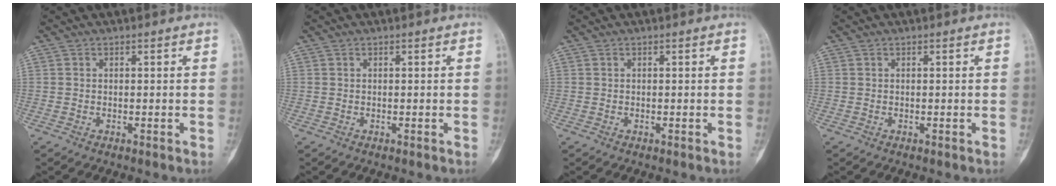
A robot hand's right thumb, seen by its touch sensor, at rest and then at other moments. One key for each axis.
{"total": 0.0}
{"total": 0.0}
{"total": 0.0}